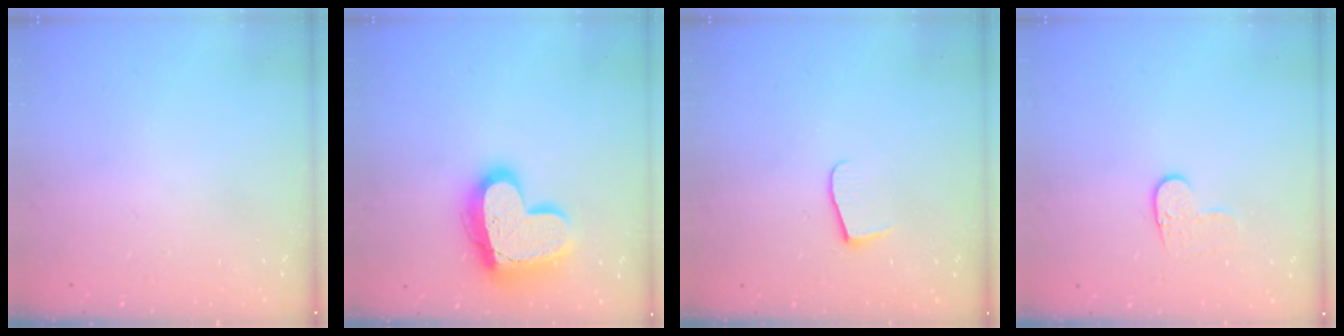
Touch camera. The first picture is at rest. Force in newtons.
{"total": 19.3, "press": 19.2, "slide": 2.0}
{"total": 7.0, "press": 6.9, "slide": 0.5}
{"total": 5.8, "press": 5.7, "slide": 0.4}